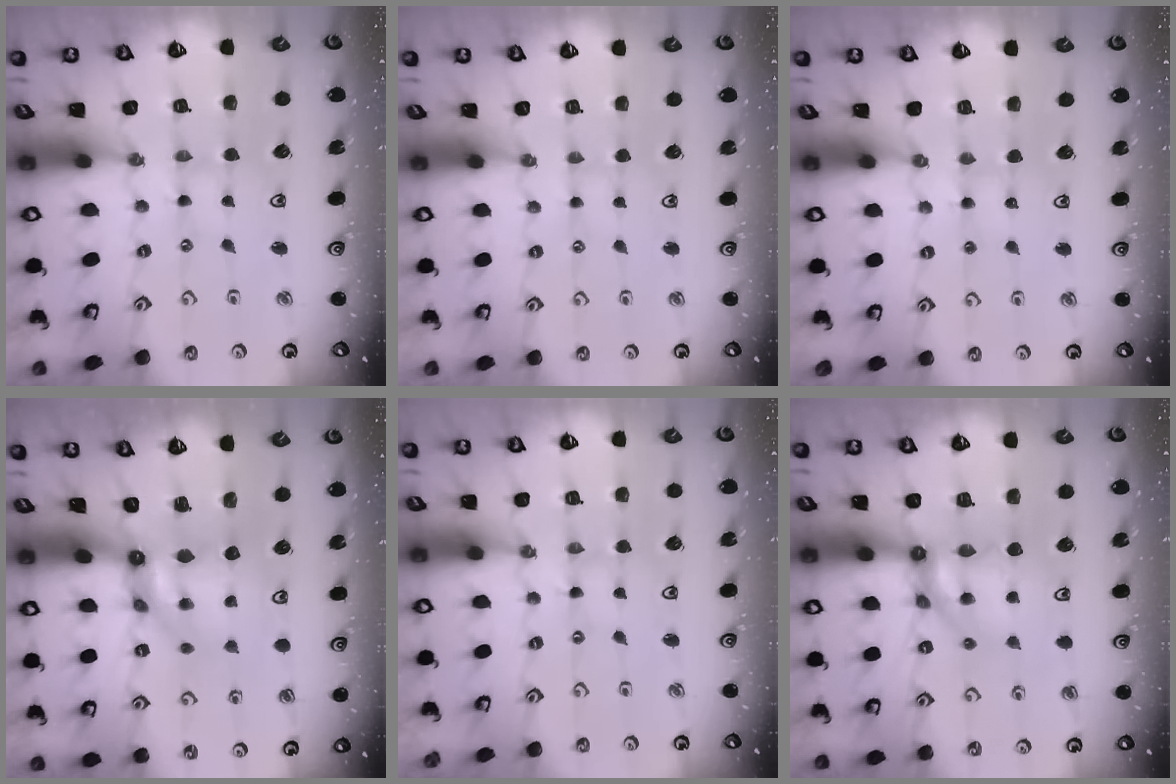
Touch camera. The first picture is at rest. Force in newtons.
{"total": 1.2, "press": 1.2, "slide": 0.4}
{"total": 2.4, "press": 2.4, "slide": 0.3}
{"total": 7.5, "press": 7.5, "slide": 0.9}
{"total": 0.0}
{"total": 10.2, "press": 10.1, "slide": 1.3}